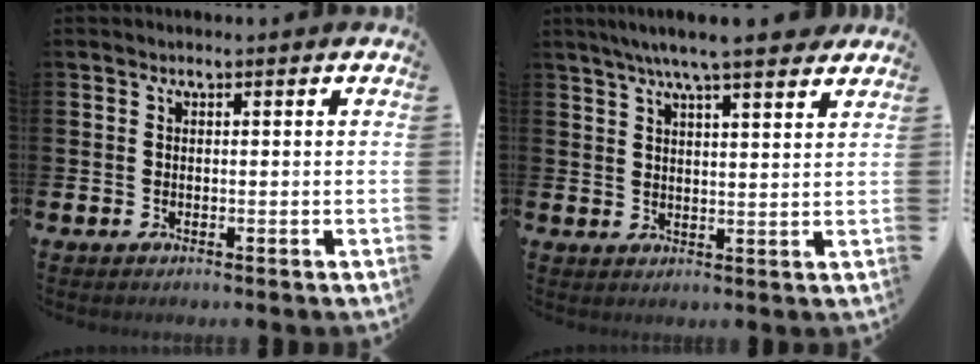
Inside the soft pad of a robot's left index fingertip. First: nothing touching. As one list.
[{"total": 6.9, "force": [6.2, 0.4, 3.0], "torque": [-0.063, -0.022, 0.109]}]